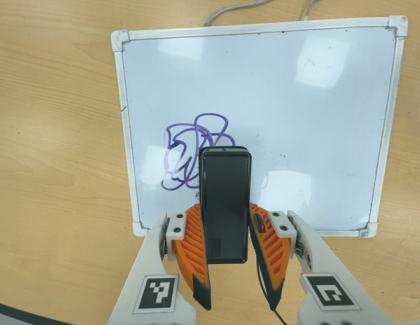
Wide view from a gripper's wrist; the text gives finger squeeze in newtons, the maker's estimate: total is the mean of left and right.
{"total": 4.4, "left": 3.1, "right": 5.8}